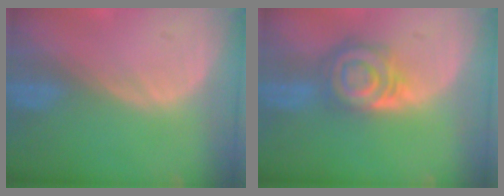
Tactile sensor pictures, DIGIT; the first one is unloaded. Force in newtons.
{"total": 8.1, "press": 7.1, "slide": 3.9}